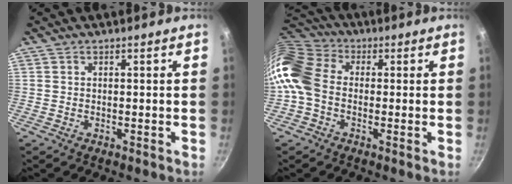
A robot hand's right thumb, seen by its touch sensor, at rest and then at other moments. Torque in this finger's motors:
{"motor_torque": [0.91, 0.91, 1.09, -1.09, 0.23]}